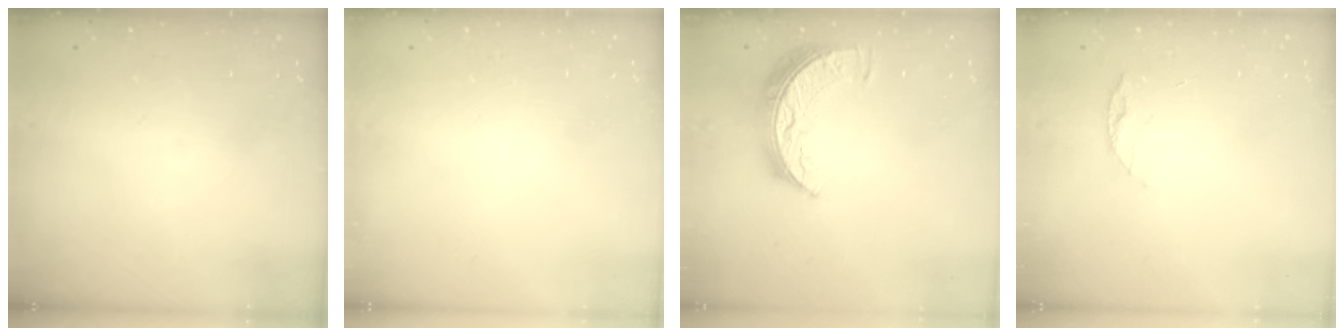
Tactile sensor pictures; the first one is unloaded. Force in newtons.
{"total": 0.0}
{"total": 8.4, "press": 8.4, "slide": 0.7}
{"total": 4.9, "press": 4.8, "slide": 0.5}